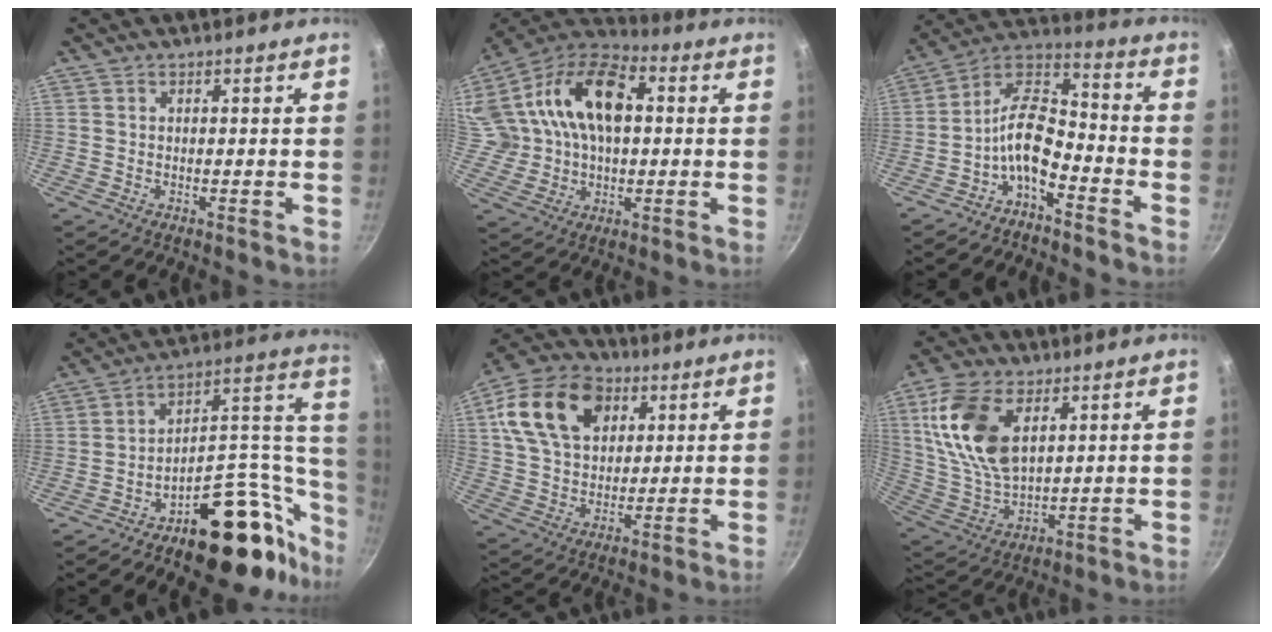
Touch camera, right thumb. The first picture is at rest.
{"total": 23.0, "force": [4.6, 15.8, 16.1], "torque": [-0.321, 0.037, 0.070]}
{"total": 10.4, "force": [-4.9, 5.2, 7.5], "torque": [-0.132, 0.065, -0.100]}
{"total": 25.7, "force": [-12.3, 14.0, 17.7], "torque": [-0.157, 0.099, -0.187]}
{"total": 17.8, "force": [6.4, 12.7, 10.7], "torque": [-0.169, 0.002, 0.105]}
{"total": 16.7, "force": [5.9, 9.4, 12.5], "torque": [-0.231, -0.016, 0.127]}